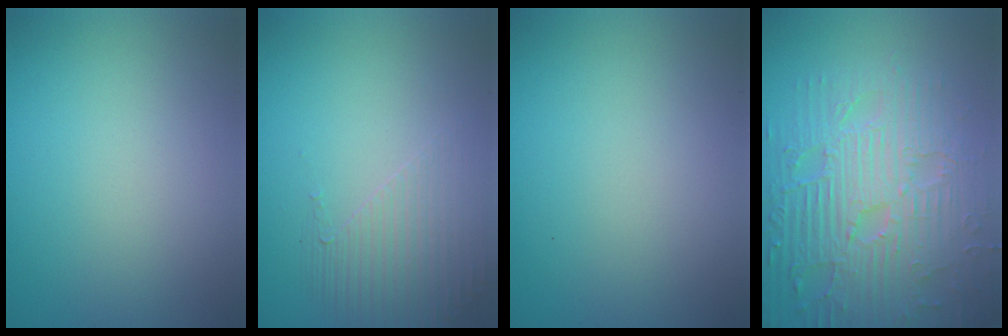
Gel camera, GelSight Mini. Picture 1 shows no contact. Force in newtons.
{"total": 1.8, "press": 1.2, "slide": 1.3}
{"total": 0.0}
{"total": 9.3, "press": 6.8, "slide": 6.3}